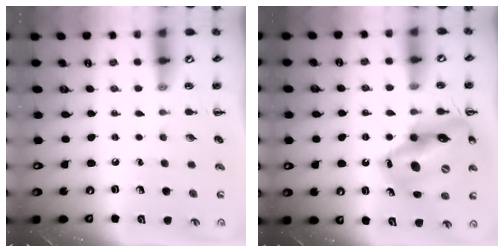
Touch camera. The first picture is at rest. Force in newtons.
{"total": 19.6, "press": 19.1, "slide": 4.4}